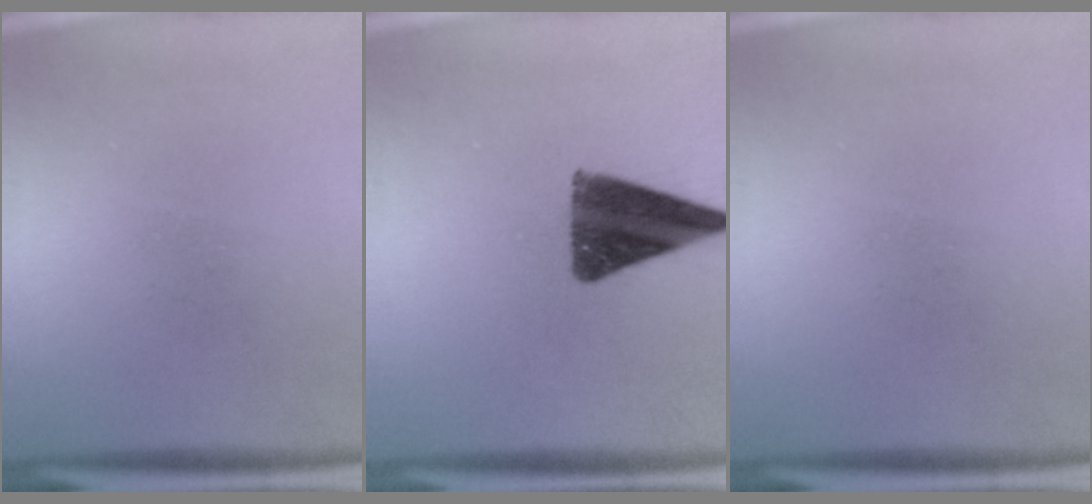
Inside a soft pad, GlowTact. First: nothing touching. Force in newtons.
{"total": 12.2}
{"total": 0.0}